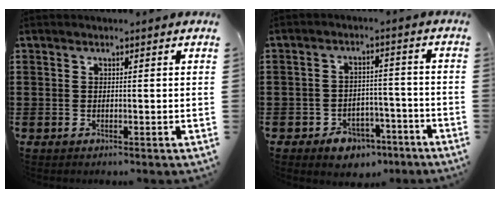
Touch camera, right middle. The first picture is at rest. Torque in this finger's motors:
{"motor_torque": [-0.02, -0.18, 0.30, 0.06]}